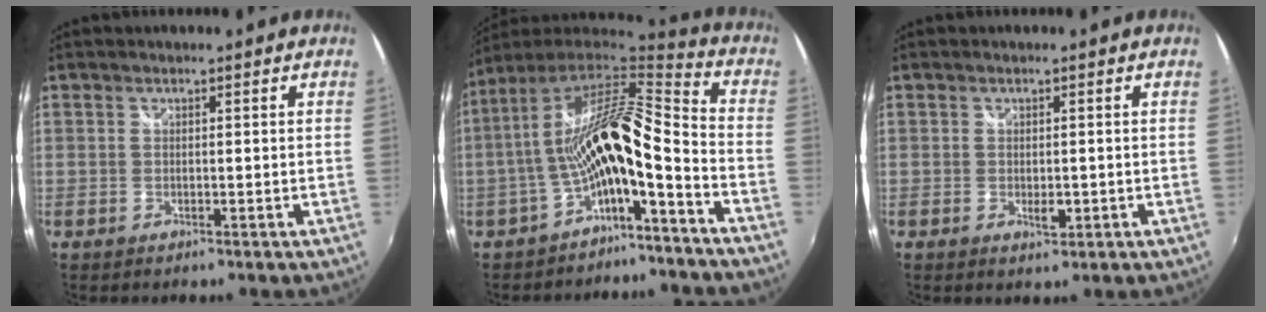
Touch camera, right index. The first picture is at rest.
{"total": 14.7, "force": [-4.5, 2.7, 13.7], "torque": [-0.228, -0.002, -0.085]}
{"total": 2.0, "force": [-0.4, 1.2, 1.6], "torque": [-0.026, -0.005, -0.006]}